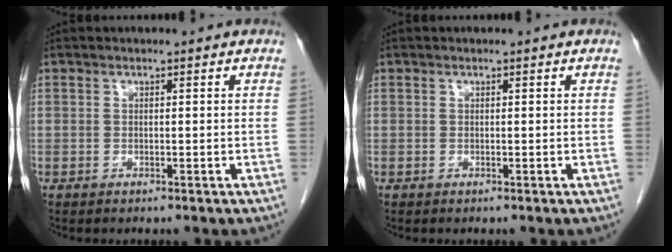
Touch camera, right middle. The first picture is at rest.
{"total": 0.0}